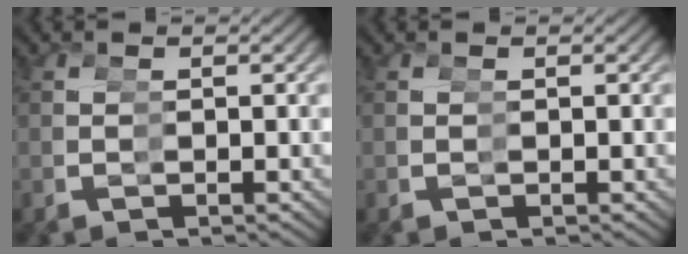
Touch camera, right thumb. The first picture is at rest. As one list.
[{"total": 0.0}]